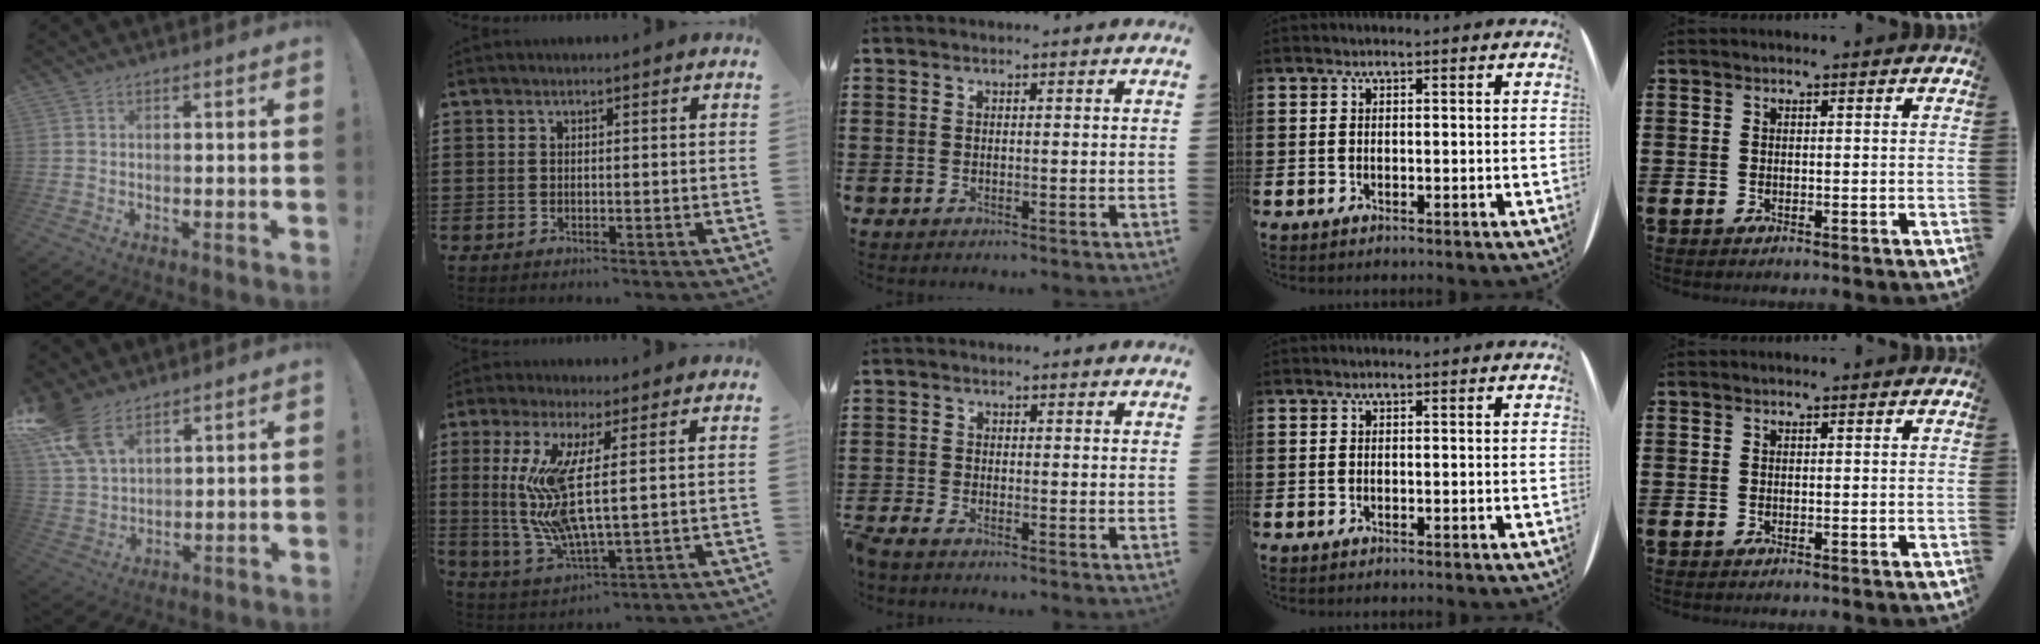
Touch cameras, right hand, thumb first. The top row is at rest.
{"thumb": {"total": 11.7, "force": [7.9, 6.1, 6.0], "torque": [-0.123, -0.033, 0.158]}, "index": {"total": 11.2, "force": [2.0, 2.1, 10.8], "torque": [-0.251, -0.029, 0.028]}, "middle": {"total": 1.9, "force": [-1.8, 0.3, 0.5], "torque": [-0.035, -0.009, -0.043]}}